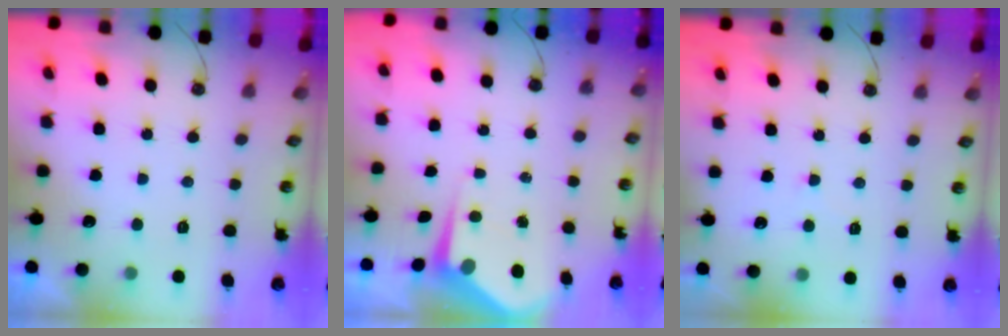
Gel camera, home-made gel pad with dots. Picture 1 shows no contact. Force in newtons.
{"total": 5.0, "press": 5.0, "slide": 0.3}
{"total": 6.1, "press": 6.1, "slide": 0.5}